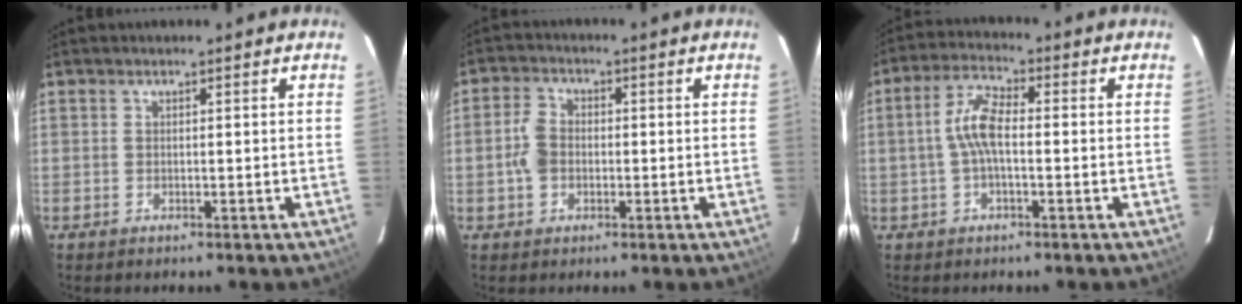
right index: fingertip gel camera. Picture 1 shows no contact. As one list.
[{"total": 4.8, "force": [-0.9, 3.7, 3.0], "torque": [-0.065, 0.012, -0.014]}, {"total": 6.3, "force": [-0.6, 2.2, 5.9], "torque": [-0.126, 0.017, -0.015]}]